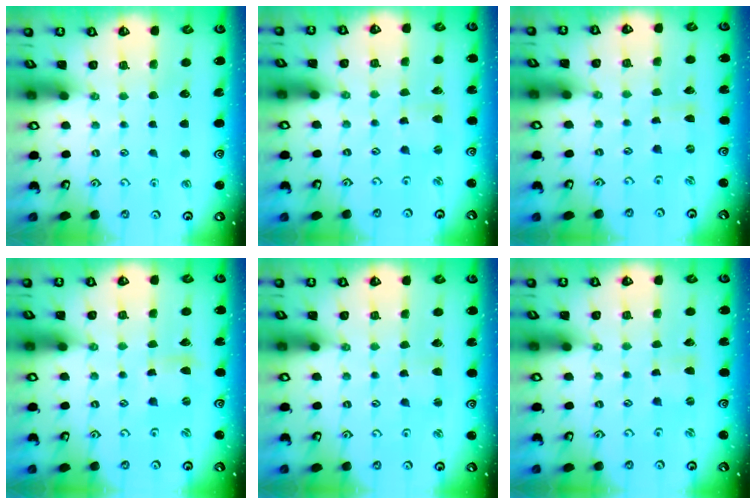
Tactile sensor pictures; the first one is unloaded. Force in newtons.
{"total": 2.5, "press": 2.4, "slide": 0.5}
{"total": 0.0}
{"total": 1.2, "press": 1.2, "slide": 0.3}
{"total": 1.9, "press": 1.9, "slide": 0.2}
{"total": 0.9, "press": 0.9, "slide": 0.1}